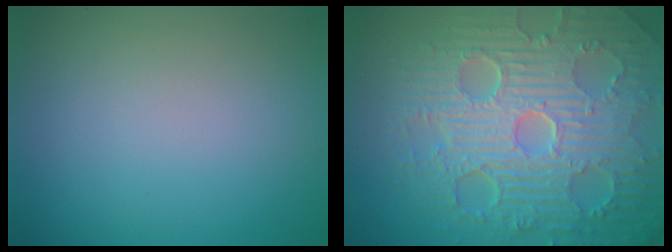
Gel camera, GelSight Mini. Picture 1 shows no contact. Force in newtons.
{"total": 11.0, "press": 7.2, "slide": 8.3}